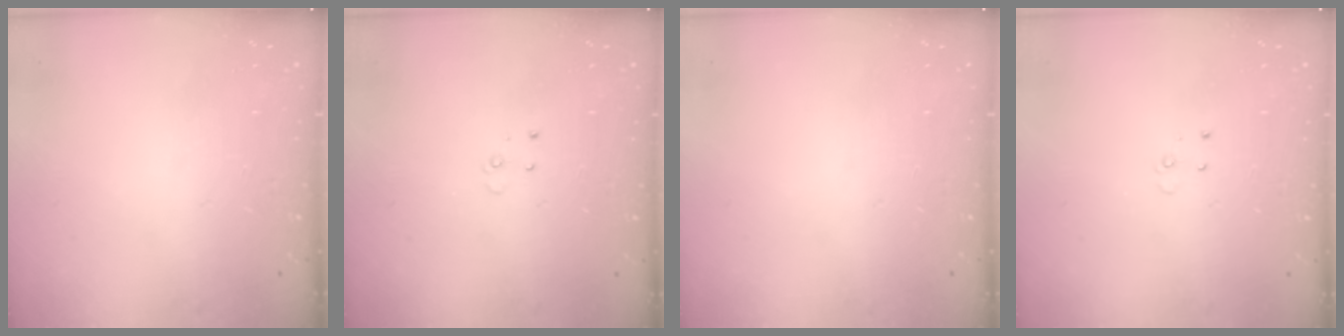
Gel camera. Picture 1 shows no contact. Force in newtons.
{"total": 3.0, "press": 2.9, "slide": 0.3}
{"total": 0.0}
{"total": 3.0, "press": 2.9, "slide": 0.3}